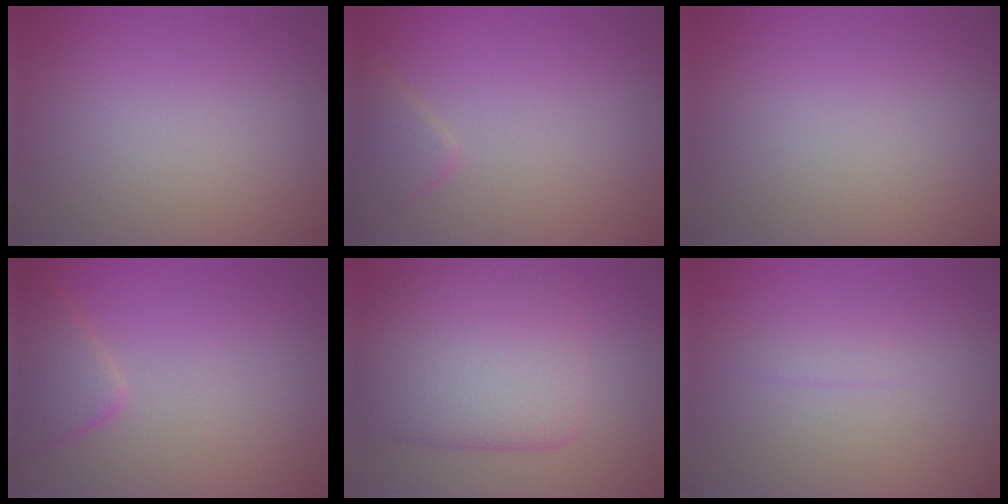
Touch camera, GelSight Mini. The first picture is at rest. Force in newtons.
{"total": 1.8, "press": 1.8, "slide": 0.1}
{"total": 0.0}
{"total": 2.7, "press": 2.7, "slide": 0.2}
{"total": 7.5, "press": 7.5, "slide": 0.4}
{"total": 0.7, "press": 0.7, "slide": 0.0}